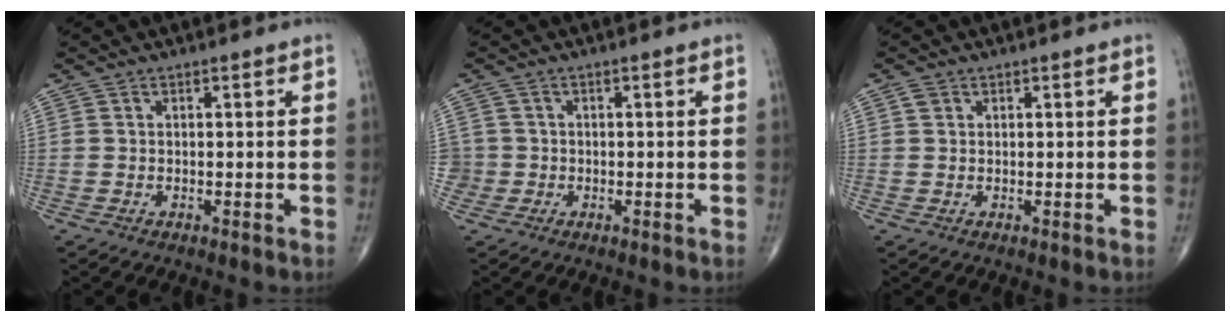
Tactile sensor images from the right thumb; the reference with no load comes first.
{"total": 2.4, "force": [-0.5, 2.3, -0.3], "torque": [0.022, 0.009, -0.012]}
{"total": 1.1, "force": [0.5, 0.9, 0.4], "torque": [-0.005, 0.003, 0.009]}